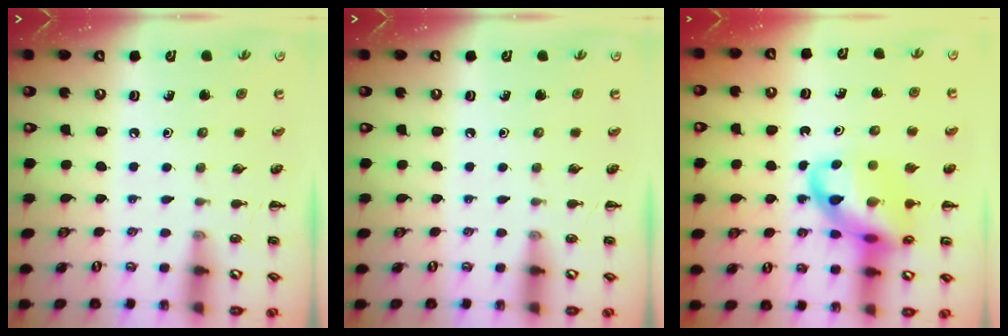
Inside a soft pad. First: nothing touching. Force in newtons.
{"total": 0.0}
{"total": 15.5, "press": 15.2, "slide": 3.1}